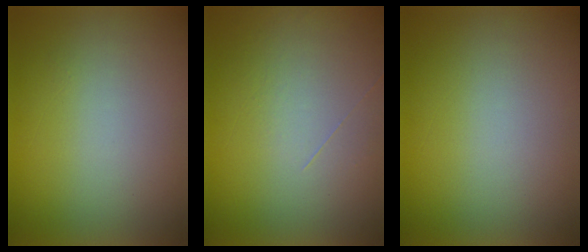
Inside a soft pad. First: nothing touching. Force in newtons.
{"total": 1.2}
{"total": 0.0}